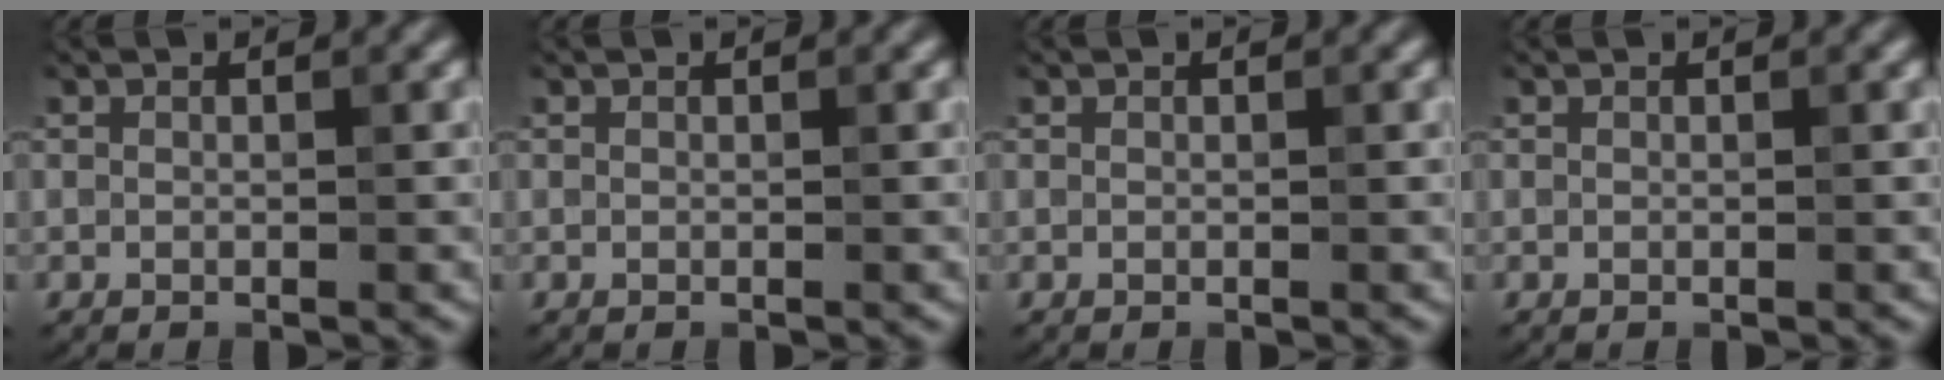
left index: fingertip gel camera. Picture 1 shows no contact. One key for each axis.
{"total": 0.0}
{"total": 0.0}
{"total": 0.0}